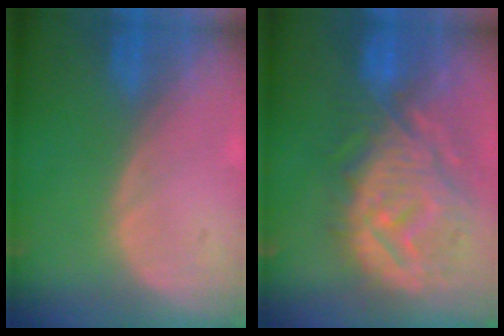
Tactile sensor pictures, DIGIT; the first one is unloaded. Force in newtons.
{"total": 12.4, "press": 11.0, "slide": 5.7}